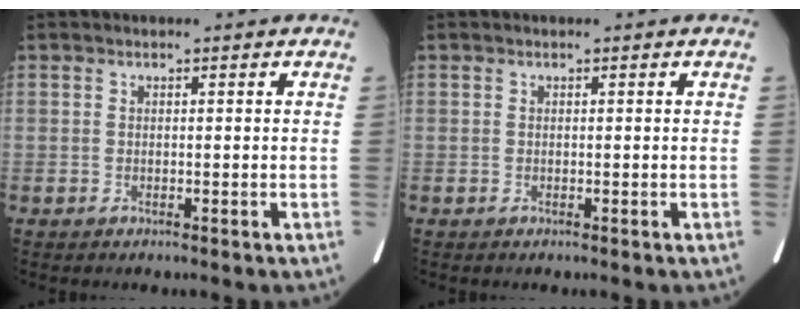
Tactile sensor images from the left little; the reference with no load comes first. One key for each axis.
{"total": 0.0}